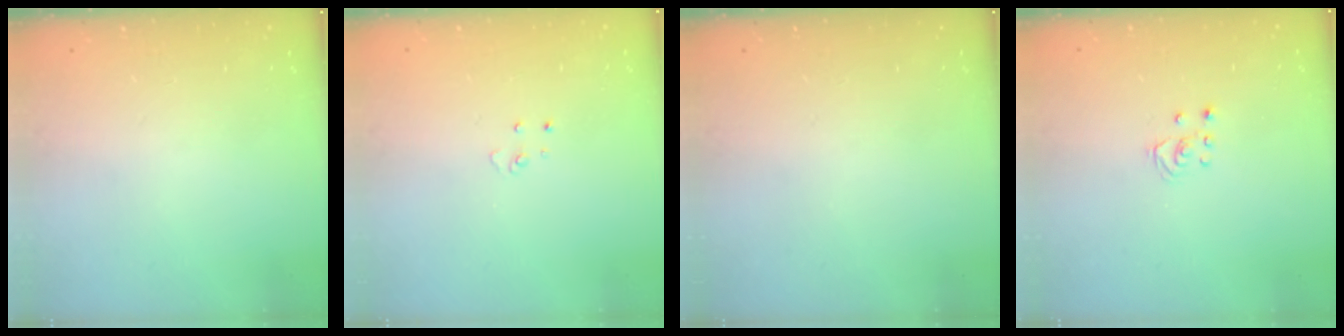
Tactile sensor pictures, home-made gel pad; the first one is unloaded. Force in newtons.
{"total": 2.9, "press": 2.9, "slide": 0.2}
{"total": 0.0}
{"total": 2.5, "press": 2.5, "slide": 0.2}